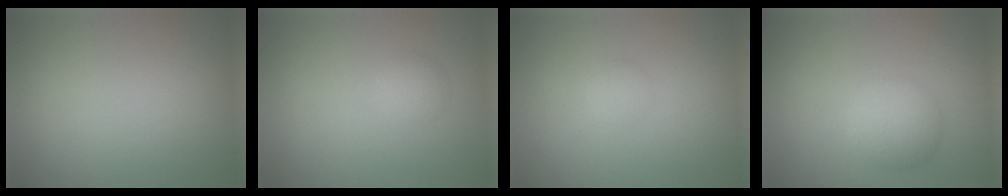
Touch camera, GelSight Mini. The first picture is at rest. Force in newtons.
{"total": 1.3, "press": 1.3, "slide": 0.0}
{"total": 1.0, "press": 1.0, "slide": 0.0}
{"total": 3.5, "press": 3.5, "slide": 0.3}